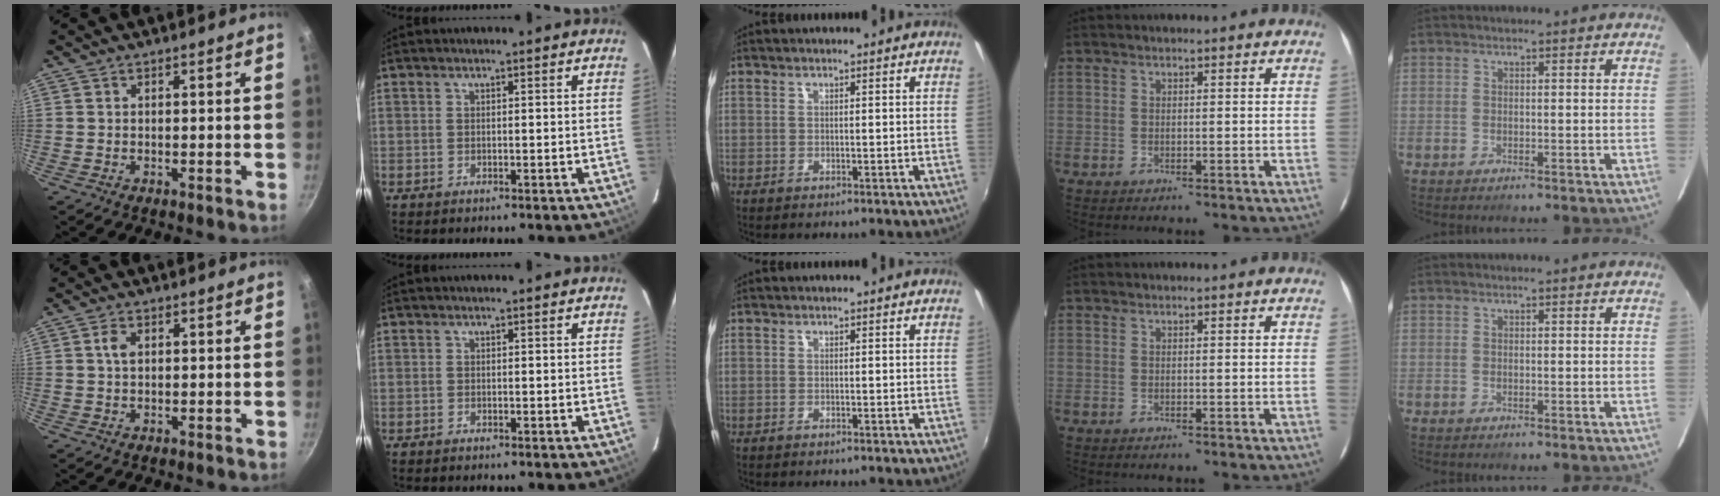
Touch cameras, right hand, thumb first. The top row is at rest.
{"thumb": {"total": 2.5, "force": [0.6, 1.6, 1.8], "torque": [-0.029, 0.002, 0.010]}}